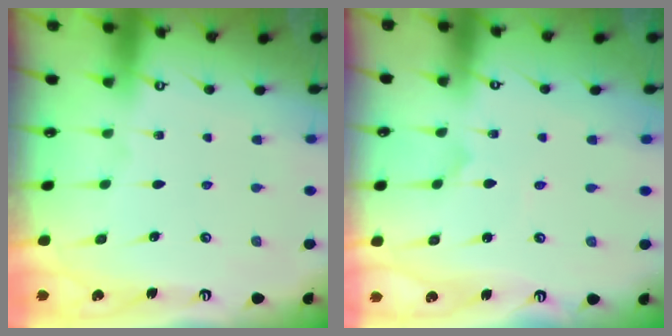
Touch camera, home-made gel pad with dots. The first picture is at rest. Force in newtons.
{"total": 0.0}